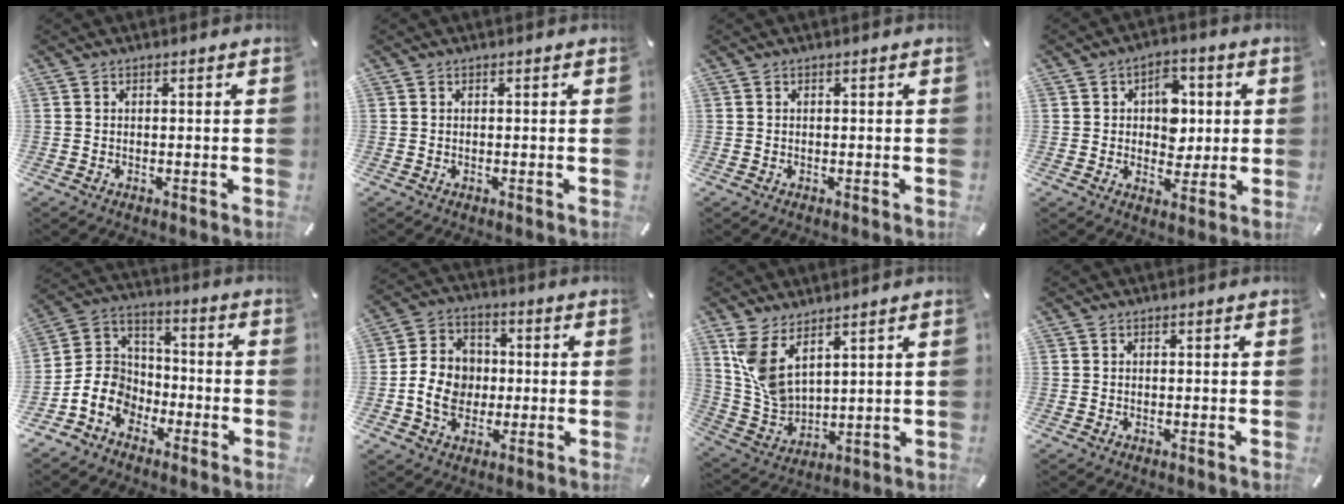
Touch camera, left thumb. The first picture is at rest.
{"total": 0.0}
{"total": 0.0}
{"total": 8.2, "force": [1.3, 6.6, 4.7], "torque": [-0.050, -0.002, 0.015]}
{"total": 10.9, "force": [-5.1, 9.0, 3.6], "torque": [-0.089, 0.021, -0.095]}
{"total": 9.6, "force": [-1.6, 8.4, 4.6], "torque": [-0.093, 0.021, -0.025]}
{"total": 9.0, "force": [5.5, 4.9, 5.2], "torque": [-0.135, -0.035, 0.105]}
{"total": 0.0}